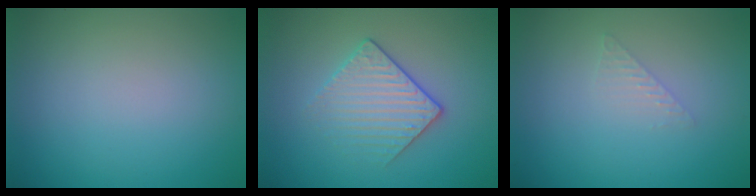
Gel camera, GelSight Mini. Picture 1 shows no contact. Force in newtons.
{"total": 2.9, "press": 2.6, "slide": 1.2}
{"total": 1.0, "press": 1.0, "slide": 0.0}